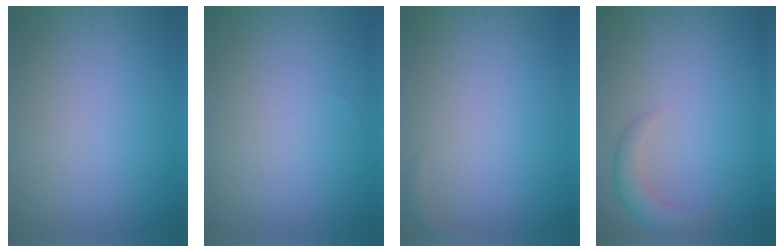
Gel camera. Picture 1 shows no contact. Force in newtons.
{"total": 0.0}
{"total": 0.7, "press": 0.7, "slide": 0.1}
{"total": 2.6, "press": 2.6, "slide": 0.3}